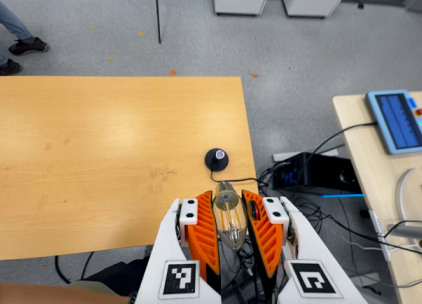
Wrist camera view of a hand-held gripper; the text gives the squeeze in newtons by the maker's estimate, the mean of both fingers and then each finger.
{"total": 17.7, "left": 18.8, "right": 16.5}